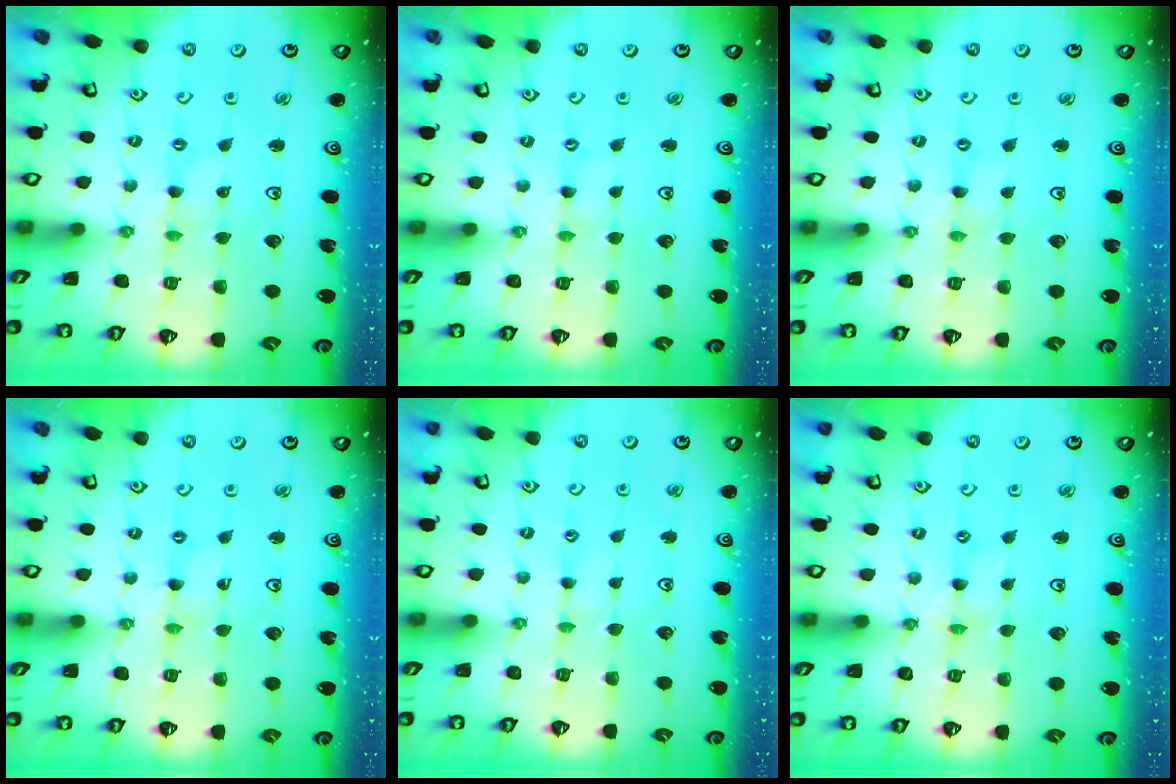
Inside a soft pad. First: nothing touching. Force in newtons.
{"total": 0.0}
{"total": 0.0}
{"total": 0.0}
{"total": 0.9, "press": 0.9, "slide": 0.2}
{"total": 0.0}